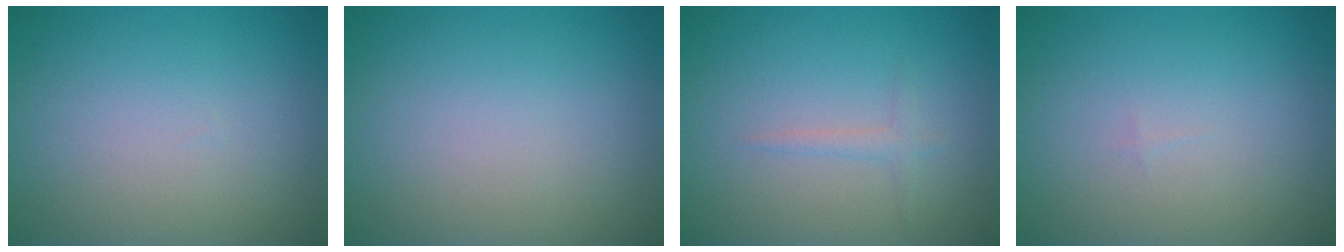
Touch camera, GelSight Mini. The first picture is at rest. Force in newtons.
{"total": 0.0}
{"total": 1.3, "press": 1.3, "slide": 0.0}
{"total": 0.0}